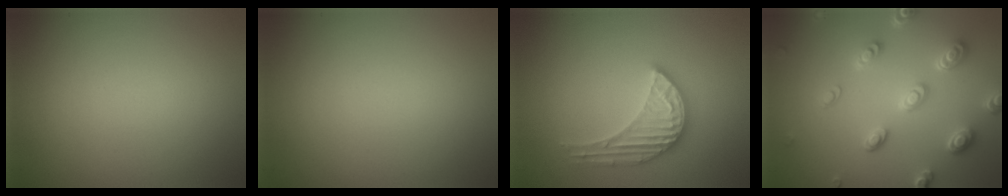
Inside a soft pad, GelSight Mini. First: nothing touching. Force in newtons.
{"total": 0.0}
{"total": 3.5, "press": 3.5, "slide": 0.4}
{"total": 4.6, "press": 3.7, "slide": 2.8}